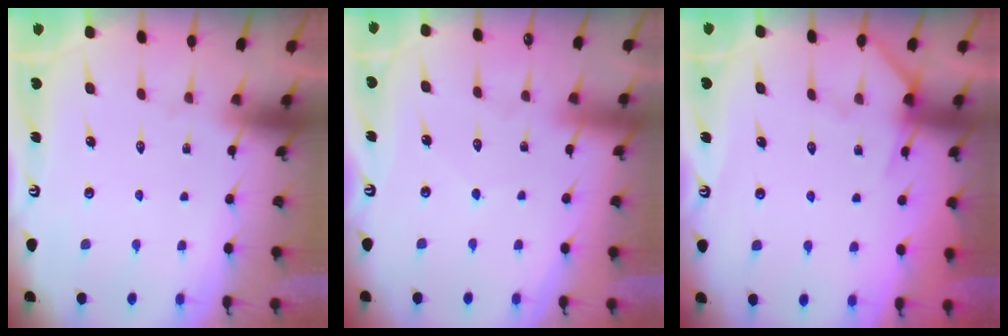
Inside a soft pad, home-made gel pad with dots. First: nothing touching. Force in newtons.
{"total": 2.6, "press": 2.6, "slide": 0.3}
{"total": 7.9, "press": 7.9, "slide": 0.8}